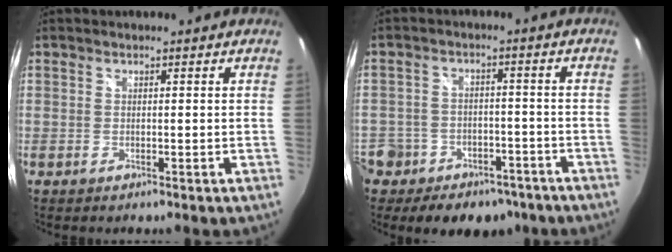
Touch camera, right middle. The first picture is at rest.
{"total": 15.4, "force": [-8.7, 11.6, 5.1], "torque": [-0.152, 0.029, -0.105]}